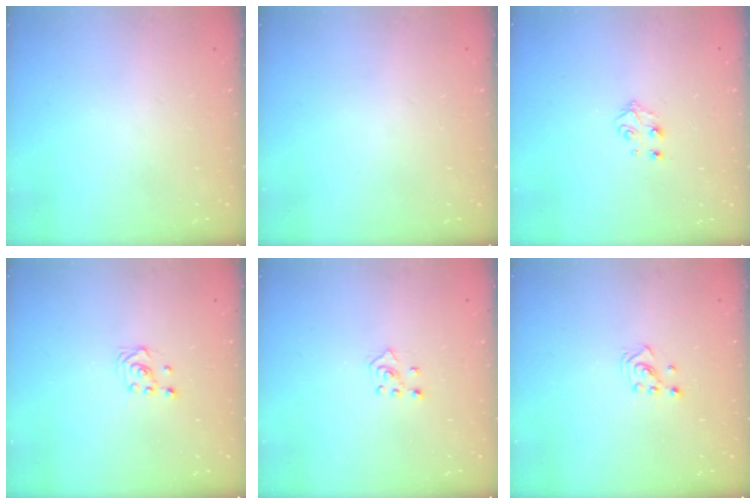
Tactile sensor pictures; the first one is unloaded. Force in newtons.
{"total": 0.0}
{"total": 3.9, "press": 3.9, "slide": 0.5}
{"total": 2.7, "press": 2.4, "slide": 1.2}
{"total": 3.9, "press": 3.8, "slide": 0.8}
{"total": 2.5, "press": 2.5, "slide": 0.4}